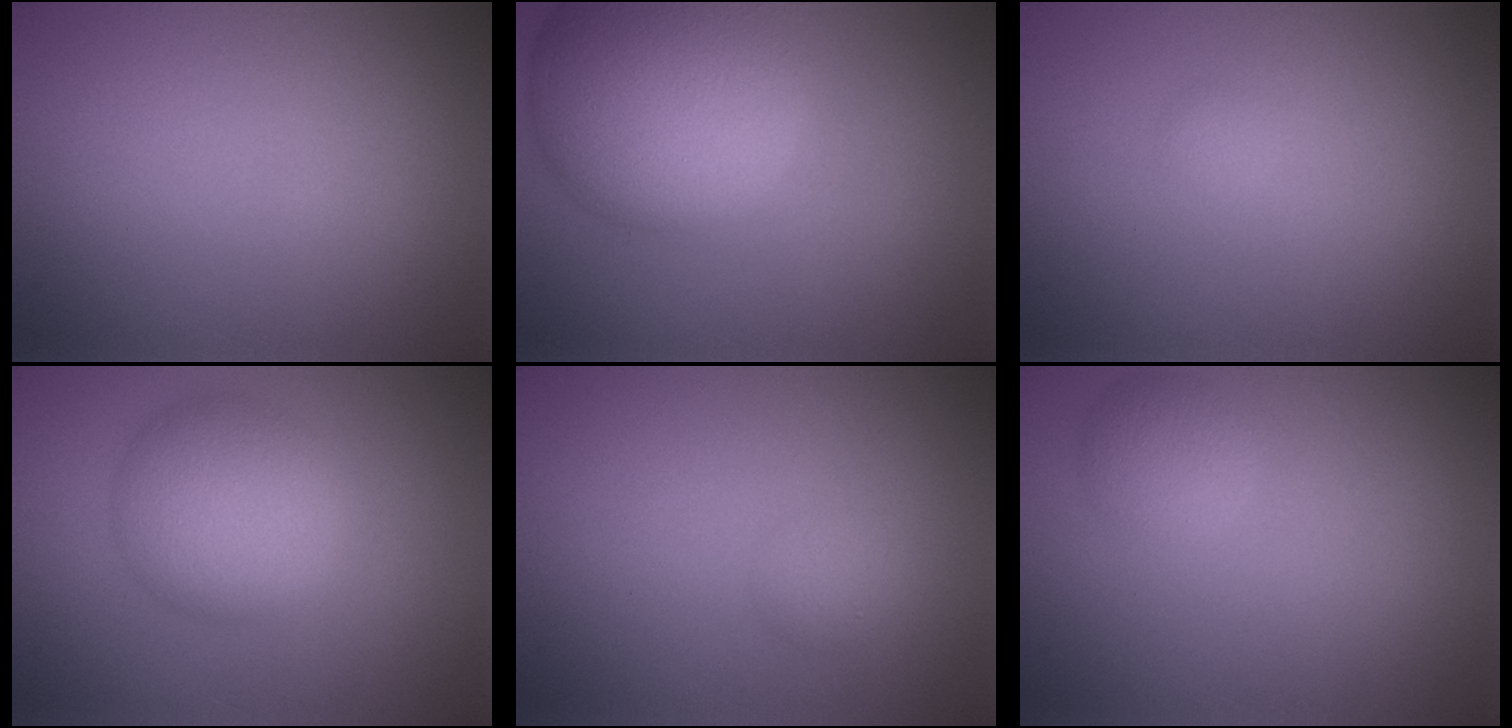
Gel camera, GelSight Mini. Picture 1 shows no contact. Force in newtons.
{"total": 10.7, "press": 10.7, "slide": 0.9}
{"total": 0.6, "press": 0.6, "slide": 0.0}
{"total": 5.6, "press": 5.6, "slide": 0.3}
{"total": 1.0, "press": 1.0, "slide": 0.0}
{"total": 2.0, "press": 2.0, "slide": 0.1}